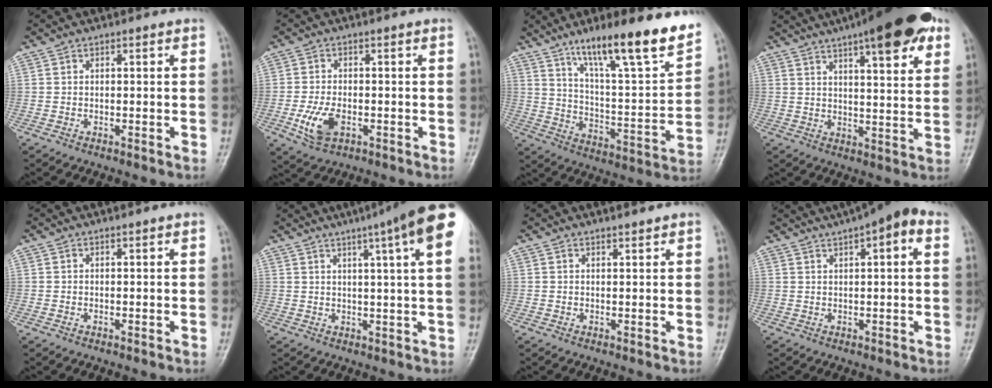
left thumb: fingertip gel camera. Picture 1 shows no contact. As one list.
[{"total": 5.9, "force": [-1.8, 3.4, 4.5], "torque": [-0.094, 0.001, -0.030]}, {"total": 20.9, "force": [14.2, 3.5, 15.0], "torque": [-0.206, -0.065, 0.230]}, {"total": 18.2, "force": [10.5, 4.8, 14.1], "torque": [-0.182, -0.019, 0.144]}, {"total": 0.0}, {"total": 16.6, "force": [9.2, 1.4, 13.7], "torque": [-0.186, 0.000, 0.102]}, {"total": 0.9, "force": [0.9, 0.0, 0.2], "torque": [-0.003, -0.008, 0.015]}, {"total": 9.9, "force": [5.3, 2.5, 8.0], "torque": [-0.113, 0.027, 0.070]}]